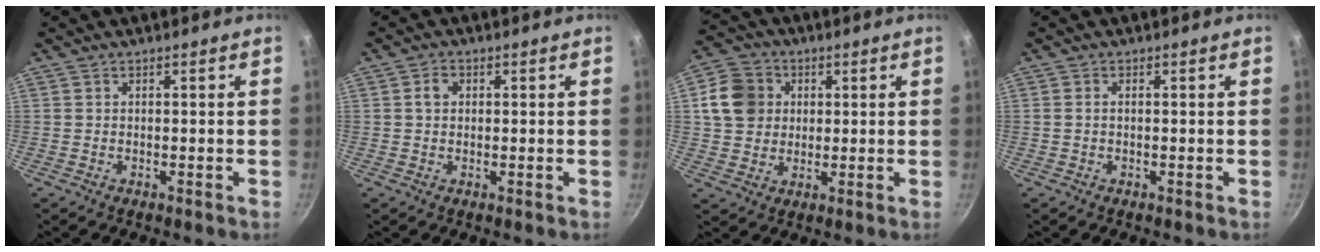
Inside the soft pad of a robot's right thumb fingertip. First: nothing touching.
{"total": 2.4, "force": [0.5, 1.9, 1.3], "torque": [-0.015, 0.004, 0.006]}
{"total": 9.8, "force": [2.2, 8.5, 4.3], "torque": [-0.048, 0.007, 0.031]}
{"total": 0.8, "force": [0.0, 0.4, 0.6], "torque": [-0.015, 0.004, -0.001]}